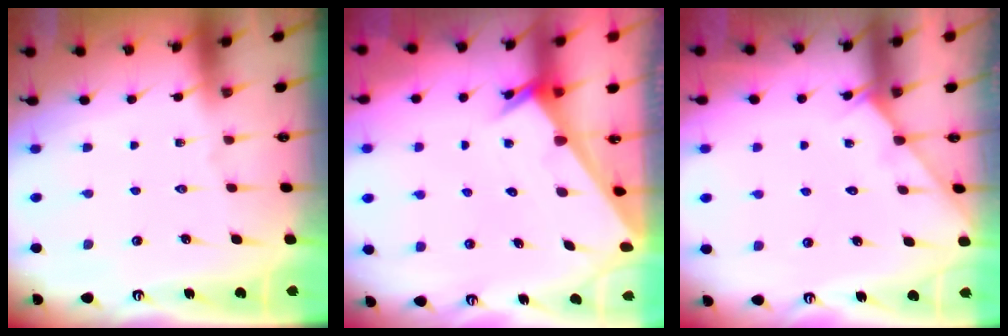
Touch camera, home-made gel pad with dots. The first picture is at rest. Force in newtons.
{"total": 2.0, "press": 2.0, "slide": 0.2}
{"total": 3.7, "press": 3.7, "slide": 0.5}